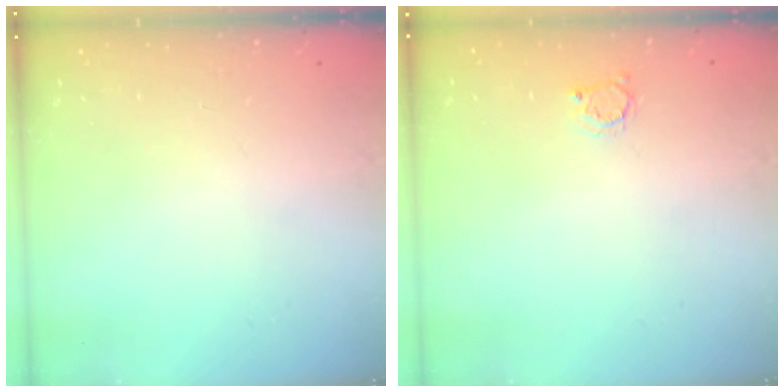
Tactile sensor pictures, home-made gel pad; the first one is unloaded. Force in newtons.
{"total": 2.8, "press": 2.7, "slide": 0.4}